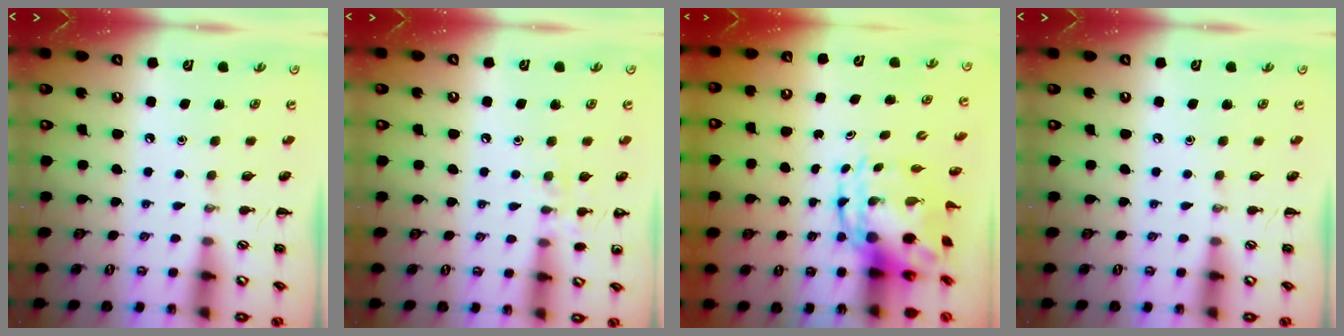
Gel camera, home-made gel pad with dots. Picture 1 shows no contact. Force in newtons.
{"total": 6.6, "press": 6.4, "slide": 1.7}
{"total": 7.4, "press": 7.2, "slide": 1.9}
{"total": 0.0}